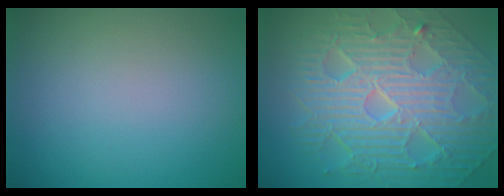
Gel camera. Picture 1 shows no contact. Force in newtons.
{"total": 11.4, "press": 7.5, "slide": 8.5}